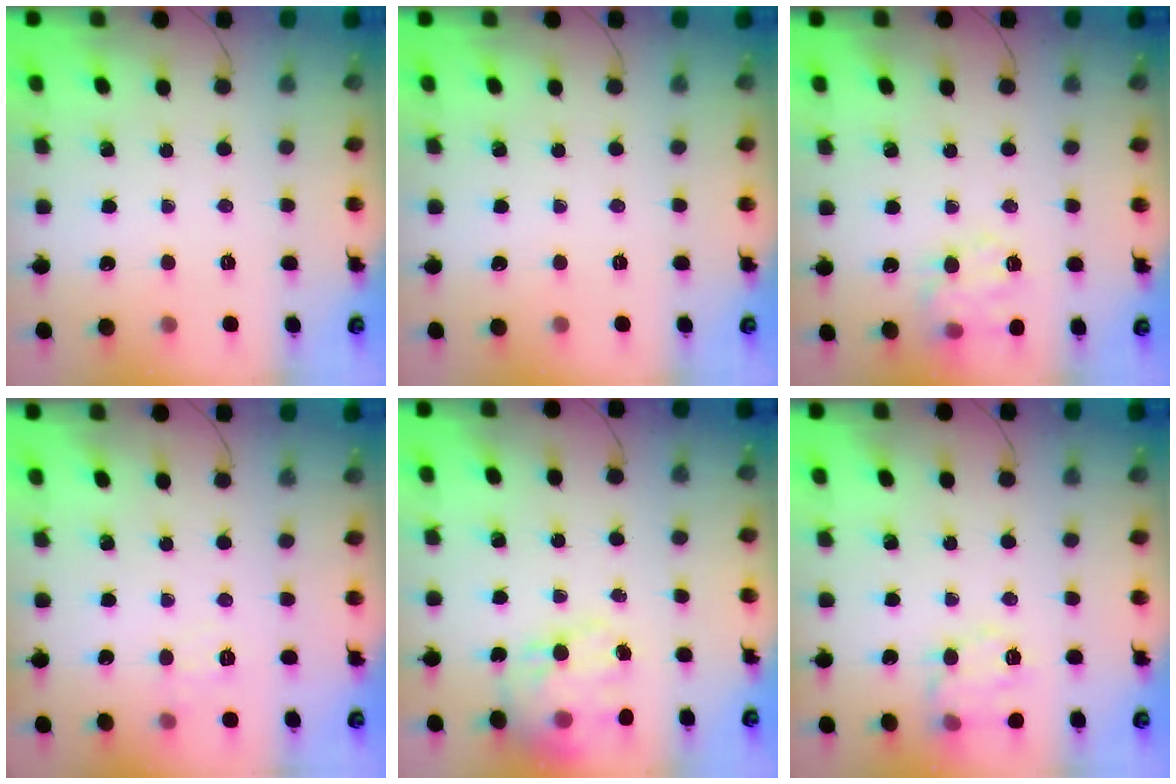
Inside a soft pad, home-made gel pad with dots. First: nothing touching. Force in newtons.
{"total": 0.0}
{"total": 12.5, "press": 12.4, "slide": 1.7}
{"total": 6.5, "press": 6.3, "slide": 1.4}
{"total": 16.1, "press": 15.6, "slide": 4.1}
{"total": 12.2, "press": 12.2, "slide": 0.3}